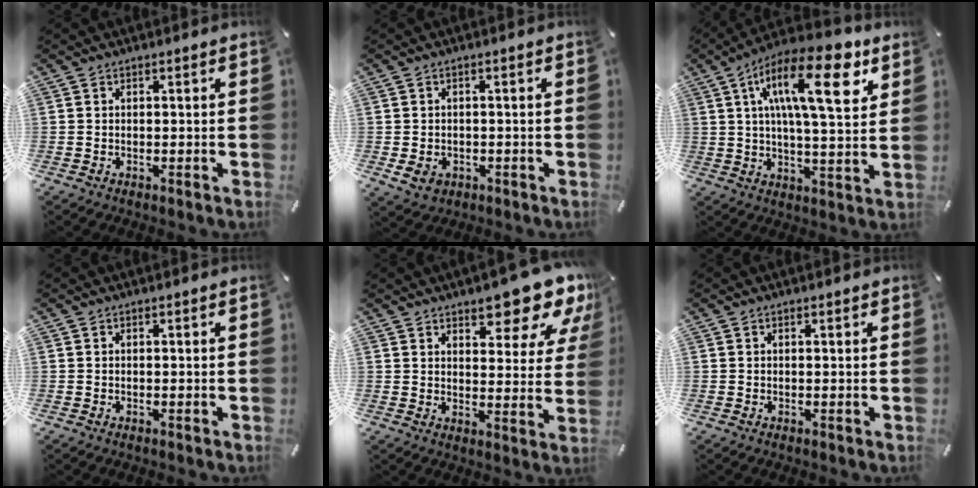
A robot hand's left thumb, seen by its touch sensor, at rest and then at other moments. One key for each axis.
{"total": 3.3, "fx": -1.2, "fy": 2.8, "fz": 1.4, "tx": -0.028, "ty": -0.002, "tz": -0.027}
{"total": 18.8, "fx": 8.2, "fy": 6.4, "fz": 15.7, "tx": -0.251, "ty": -0.017, "tz": 0.125}
{"total": 0.0}
{"total": 12.7, "fx": 10.3, "fy": 4.5, "fz": 6.0, "tx": -0.062, "ty": -0.079, "tz": 0.175}
{"total": 0.0}